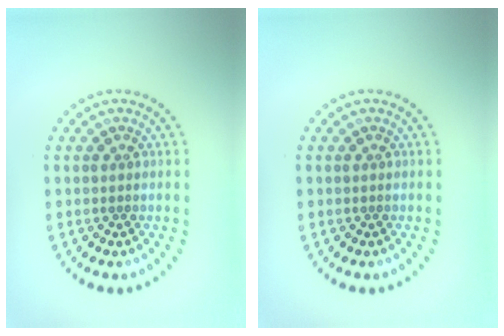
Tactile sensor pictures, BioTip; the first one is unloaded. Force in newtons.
{"total": 0.0}